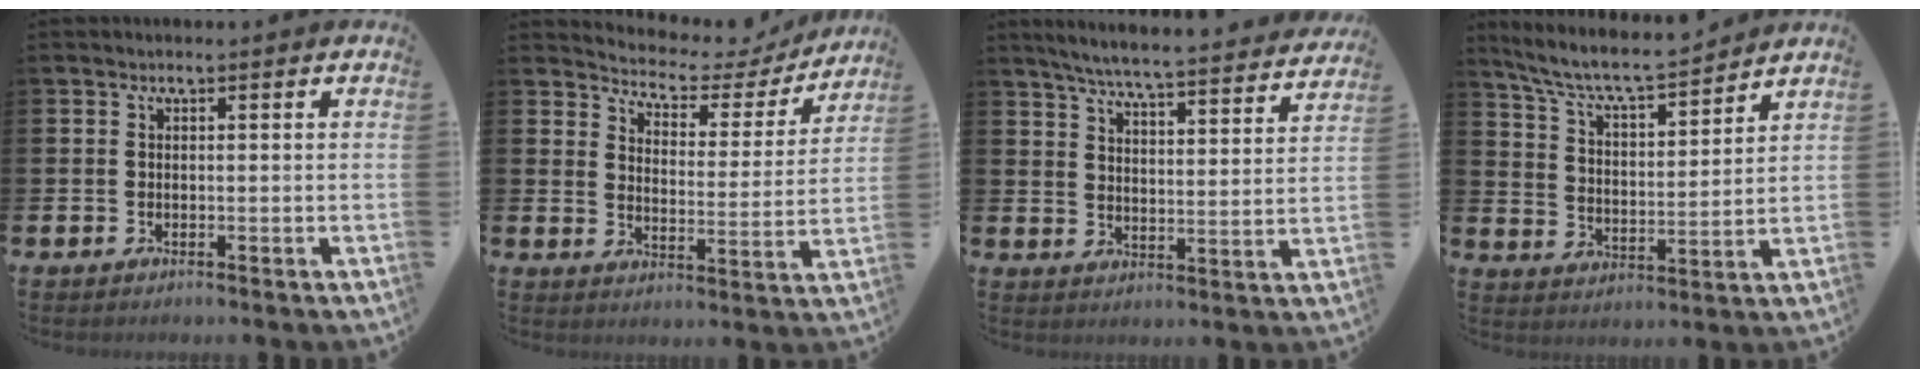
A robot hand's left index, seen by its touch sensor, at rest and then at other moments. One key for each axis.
{"total": 4.1, "fx": 3.7, "fy": 1.5, "fz": 0.4, "tx": -0.039, "ty": -0.034, "tz": 0.056}
{"total": 6.0, "fx": 5.7, "fy": 0.0, "fz": 1.9, "tx": -0.050, "ty": -0.047, "tz": 0.094}
{"total": 7.5, "fx": 7.1, "fy": 0.9, "fz": 2.5, "tx": -0.083, "ty": -0.049, "tz": 0.121}